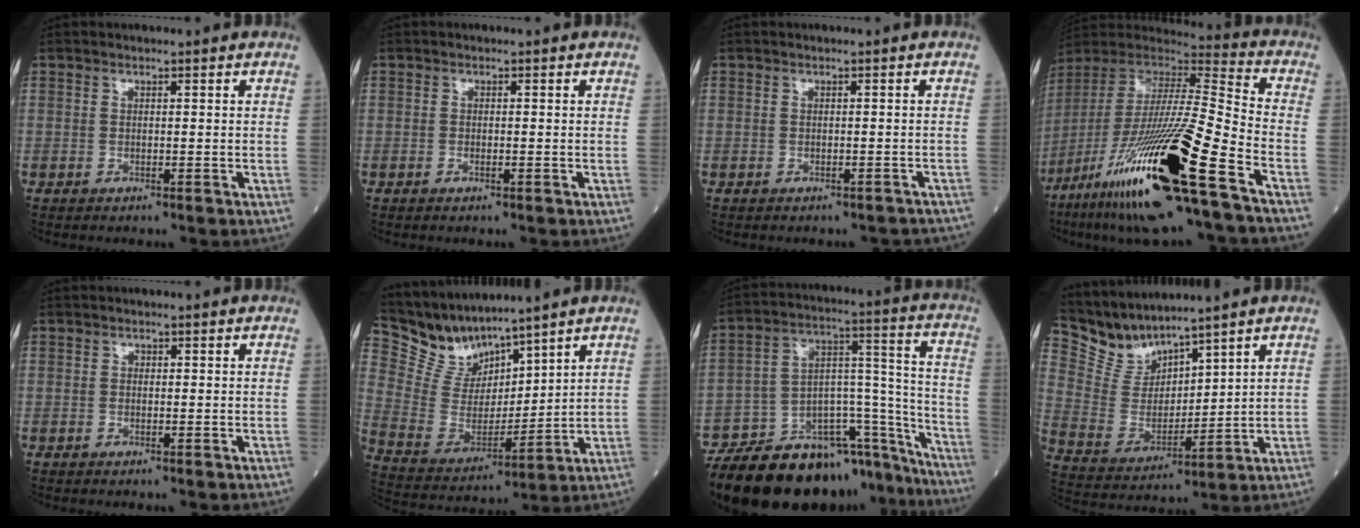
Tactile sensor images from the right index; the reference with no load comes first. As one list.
[{"total": 1.0, "force": [-0.3, 0.5, 0.9], "torque": [-0.025, -0.001, -0.003]}, {"total": 4.4, "force": [-3.5, 2.3, 1.3], "torque": [-0.019, 0.021, -0.036]}, {"total": 30.8, "force": [-15.6, 2.6, 26.4], "torque": [-0.529, -0.076, -0.290]}, {"total": 0.7, "force": [0.1, 0.6, 0.4], "torque": [-0.022, 0.008, 0.003]}, {"total": 10.7, "force": [10.2, 2.5, 1.8], "torque": [-0.063, 0.007, 0.224]}, {"total": 32.0, "force": [-26.1, 9.1, 16.1], "torque": [-0.211, 0.006, -0.381]}, {"total": 8.8, "force": [8.6, 1.5, 1.2], "torque": [-0.050, 0.006, 0.197]}]